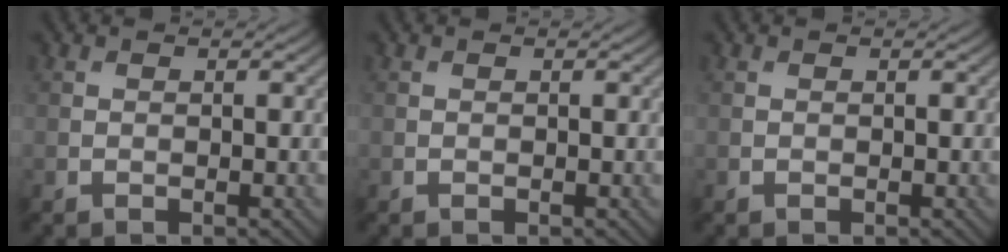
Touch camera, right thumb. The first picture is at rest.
{"total": 0.0}
{"total": 0.0}